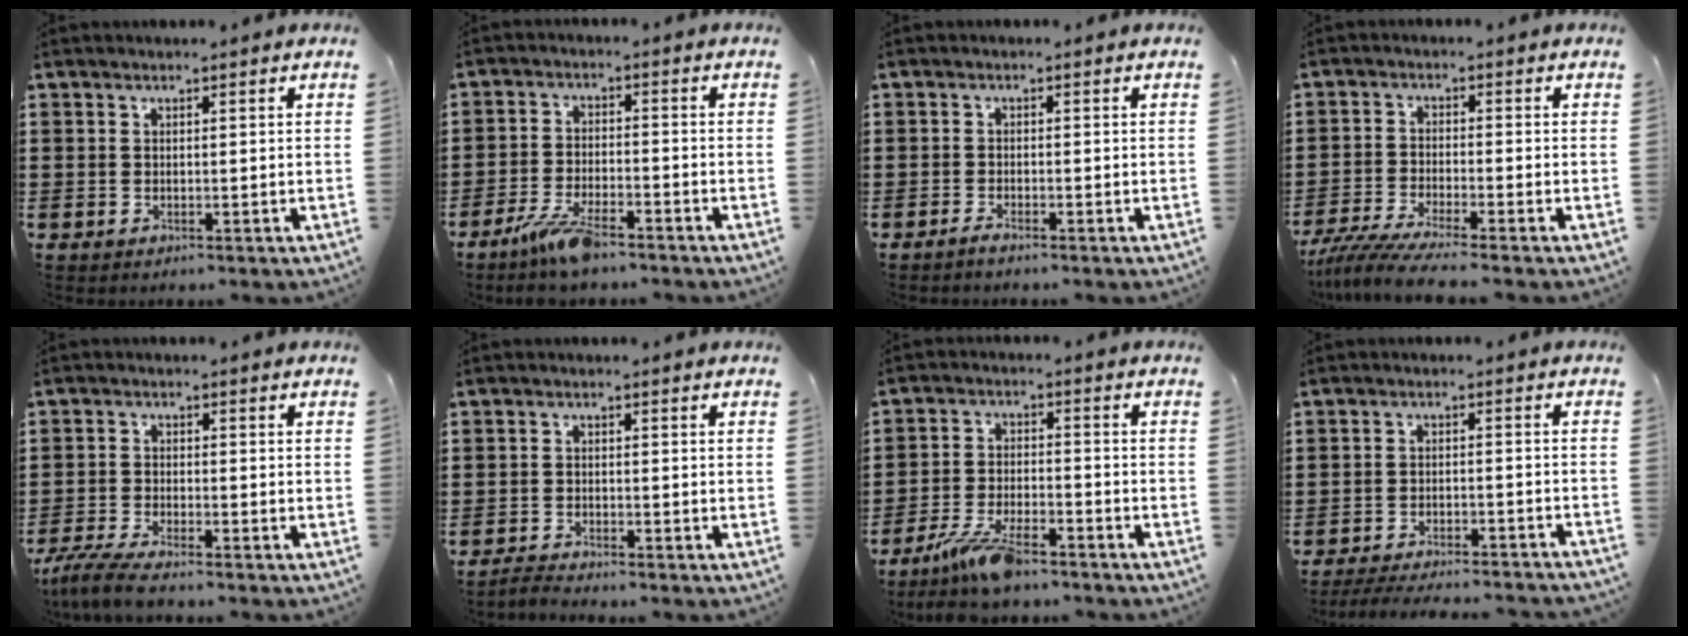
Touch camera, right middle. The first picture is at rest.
{"total": 6.4, "force": [-4.8, 1.3, 4.1], "torque": [-0.097, -0.010, -0.091]}
{"total": 1.1, "force": [-0.9, -0.1, 0.6], "torque": [-0.012, -0.006, -0.016]}
{"total": 5.0, "force": [-4.4, -0.4, 2.2], "torque": [-0.067, -0.027, -0.091]}
{"total": 4.4, "force": [-3.9, 0.0, 2.0], "torque": [-0.063, -0.020, -0.081]}
{"total": 1.7, "force": [-1.7, -0.1, 0.3], "torque": [-0.009, -0.001, -0.033]}
{"total": 7.7, "force": [-6.0, 1.6, 4.4], "torque": [-0.108, -0.009, -0.117]}
{"total": 4.4, "force": [-4.2, -0.2, 1.2], "torque": [-0.026, -0.009, -0.083]}